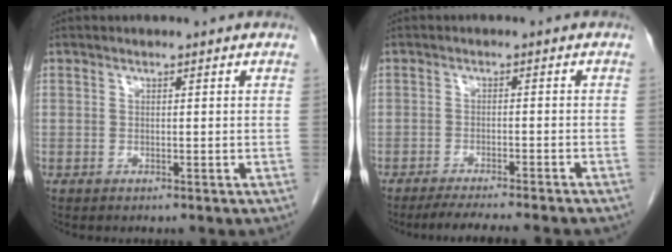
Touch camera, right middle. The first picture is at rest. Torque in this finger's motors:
{"motor_torque": [1.10, -1.03, 0.11, 0.05]}